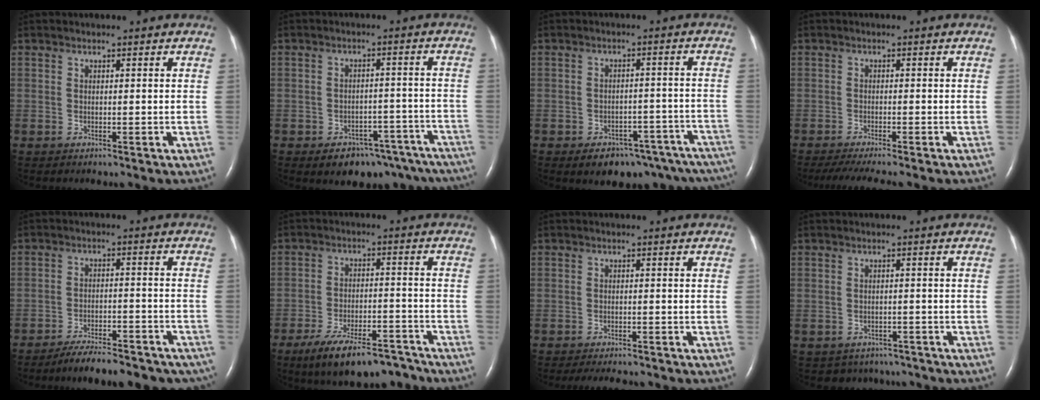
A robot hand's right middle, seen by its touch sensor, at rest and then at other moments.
{"total": 13.7, "force": [-11.4, 6.7, 3.8], "torque": [-0.023, 0.033, -0.128]}
{"total": 15.0, "force": [-12.0, 7.4, 5.1], "torque": [-0.036, 0.031, -0.131]}
{"total": 6.3, "force": [-5.2, -0.2, 3.5], "torque": [-0.053, -0.017, -0.084]}
{"total": 14.6, "force": [-12.9, 3.5, 5.8], "torque": [-0.074, 0.004, -0.170]}
{"total": 12.6, "force": [-10.1, 3.7, 6.6], "torque": [-0.109, 0.000, -0.163]}
{"total": 5.8, "force": [-5.1, 1.3, 2.4], "torque": [-0.032, -0.007, -0.069]}
{"total": 5.2, "force": [-4.4, 2.7, -0.1], "torque": [0.005, 0.011, -0.050]}